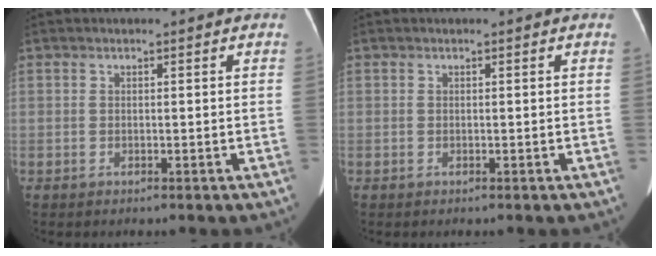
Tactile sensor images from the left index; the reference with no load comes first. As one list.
[{"total": 0.0}]